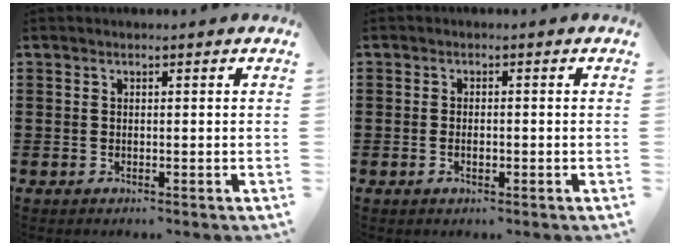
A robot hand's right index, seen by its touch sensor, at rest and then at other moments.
{"total": 1.6, "force": [-0.5, 0.7, 1.4], "torque": [-0.027, 0.000, -0.008]}